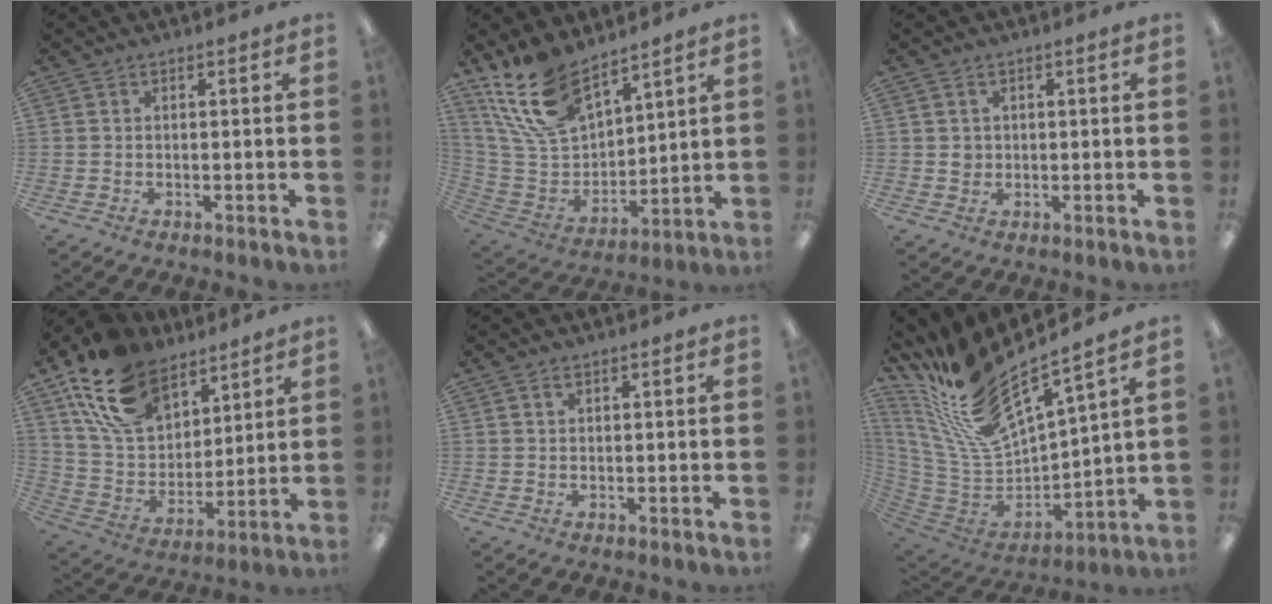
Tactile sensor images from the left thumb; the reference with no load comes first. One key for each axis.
{"total": 17.2, "fx": 12.8, "fy": 7.7, "fz": 8.6, "tx": -0.202, "ty": -0.057, "tz": 0.239}
{"total": 2.0, "fx": 0.4, "fy": 1.8, "fz": 0.8, "tx": -0.009, "ty": 0.001, "tz": 0.005}
{"total": 18.9, "fx": 12.2, "fy": 11.4, "fz": 9.0, "tx": -0.177, "ty": -0.049, "tz": 0.230}
{"total": 0.8, "fx": 0.5, "fy": 0.4, "fz": 0.5, "tx": -0.011, "ty": 0.003, "tz": 0.008}
{"total": 19.7, "fx": 15.9, "fy": 4.9, "fz": 10.5, "tx": -0.234, "ty": -0.121, "tz": 0.274}